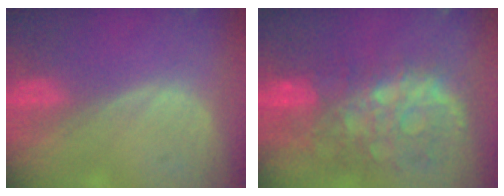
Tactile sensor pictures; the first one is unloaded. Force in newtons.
{"total": 11.2, "press": 9.8, "slide": 5.5}